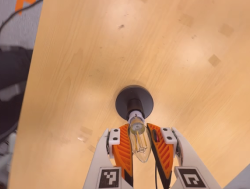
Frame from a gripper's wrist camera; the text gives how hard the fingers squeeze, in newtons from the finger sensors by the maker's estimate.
{"total": 18.1, "left": 18.0, "right": 18.3}